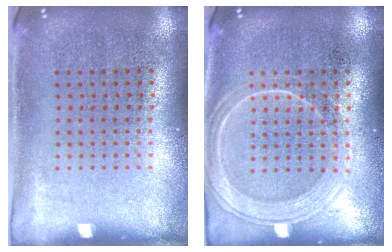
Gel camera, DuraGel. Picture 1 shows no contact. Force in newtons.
{"total": 2.6, "press": 2.5, "slide": 0.6}